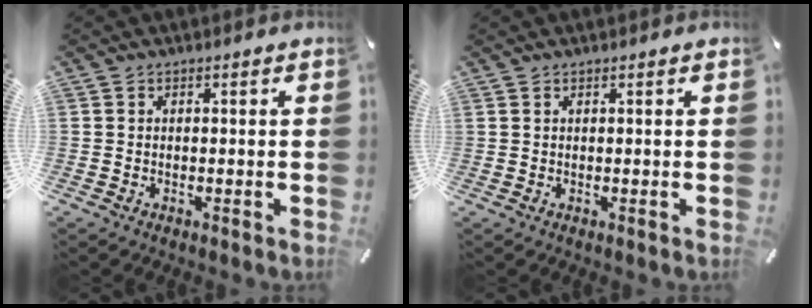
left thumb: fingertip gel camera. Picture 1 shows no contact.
{"total": 0.6, "force": [0.3, -0.1, 0.4], "torque": [-0.006, -0.001, 0.006]}